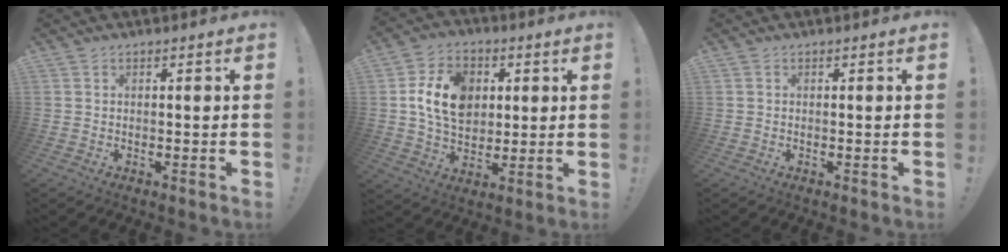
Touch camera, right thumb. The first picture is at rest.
{"total": 16.2, "force": [3.4, 12.1, 10.2], "torque": [-0.175, 0.000, 0.067]}
{"total": 0.0}